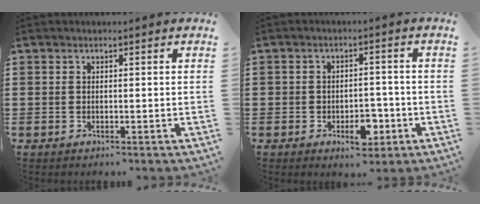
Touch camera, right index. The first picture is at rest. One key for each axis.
{"total": 5.6, "fx": -2.4, "fy": 3.2, "fz": 3.9, "tx": -0.052, "ty": 0.008, "tz": -0.042}